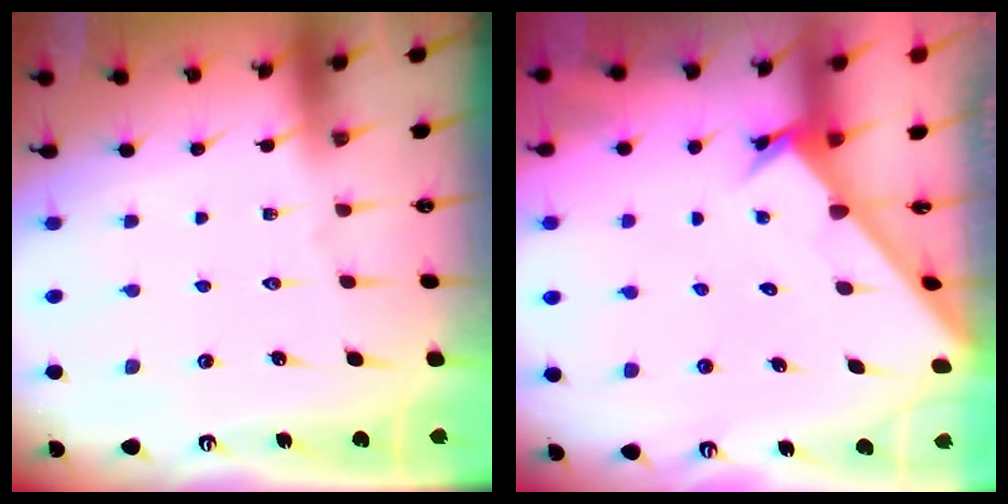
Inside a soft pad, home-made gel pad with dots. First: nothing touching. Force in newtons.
{"total": 2.6, "press": 2.6, "slide": 0.3}